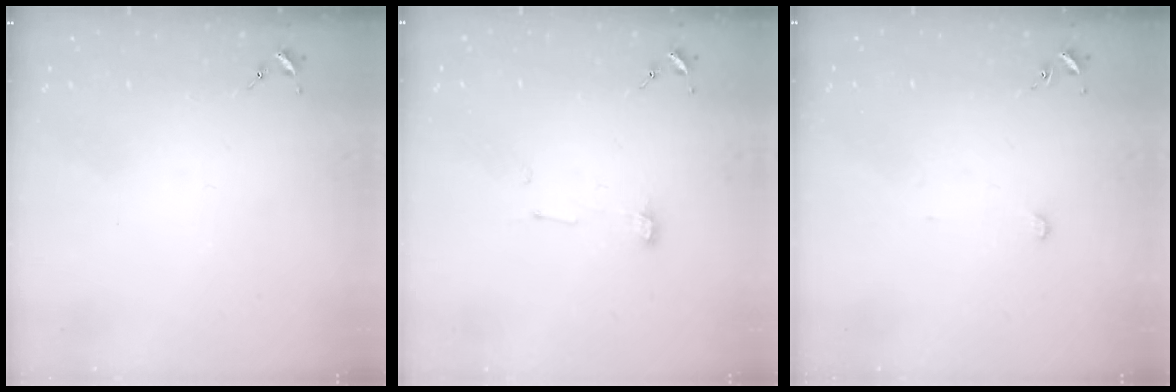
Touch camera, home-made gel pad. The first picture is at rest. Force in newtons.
{"total": 4.2, "press": 4.2, "slide": 0.5}
{"total": 2.2, "press": 2.2, "slide": 0.2}